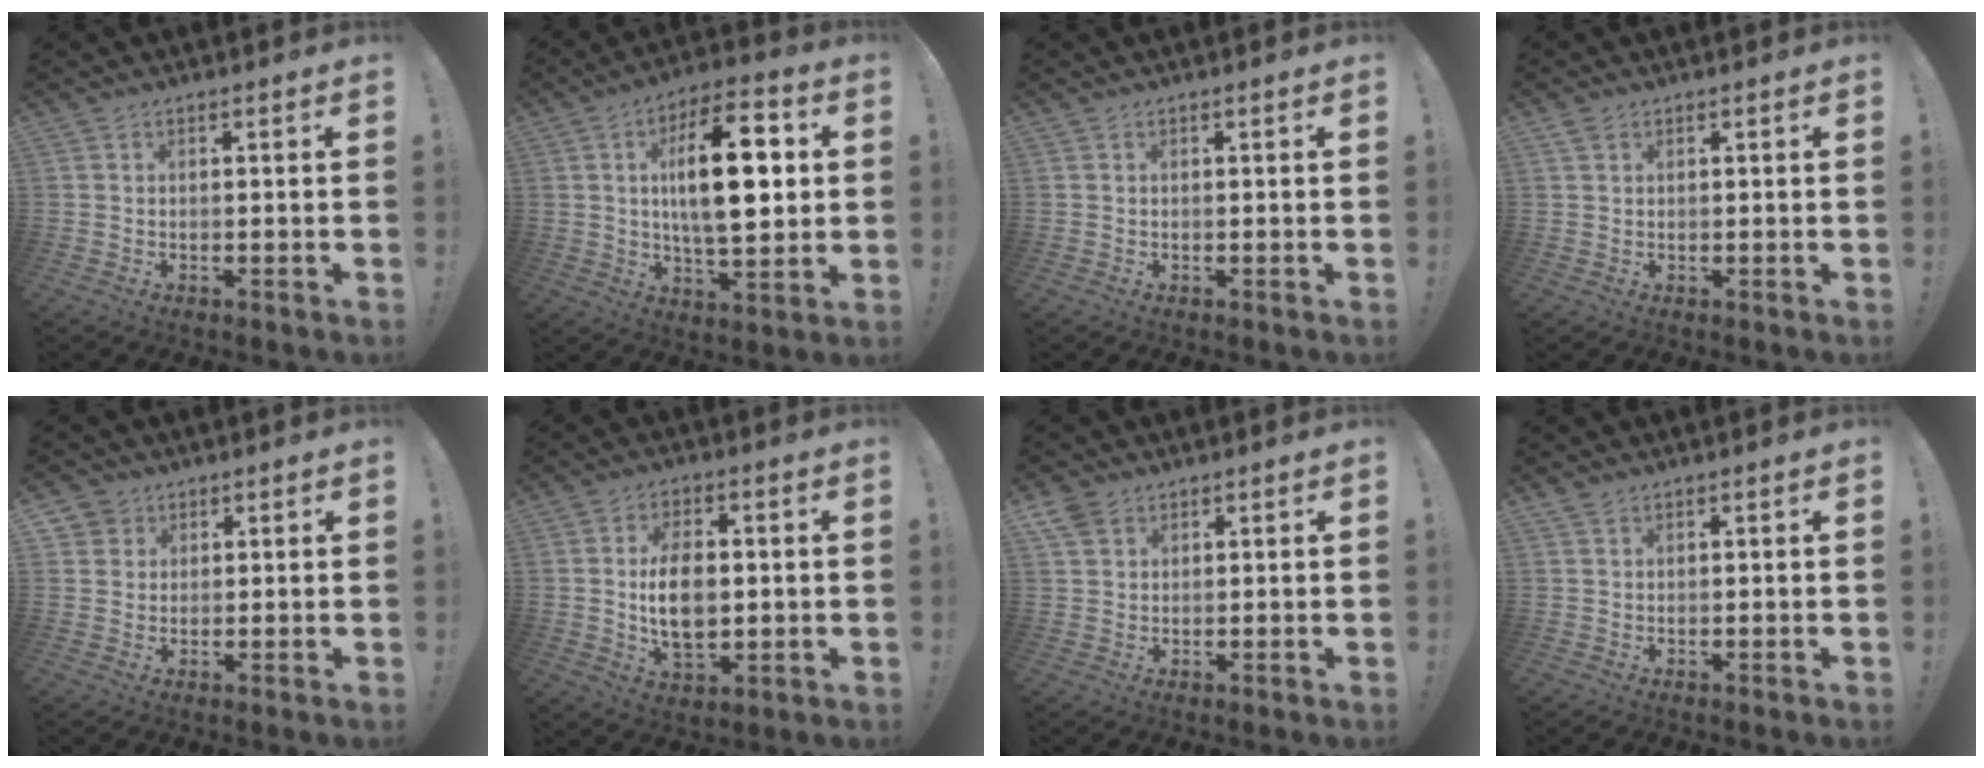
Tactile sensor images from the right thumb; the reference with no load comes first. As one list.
[{"total": 20.7, "force": [3.1, 9.2, 18.3], "torque": [-0.289, -0.001, 0.039]}, {"total": 0.0}, {"total": 1.5, "force": [1.1, 0.9, 0.5], "torque": [-0.004, -0.003, 0.020]}, {"total": 4.0, "force": [2.0, 3.5, 0.3], "torque": [-0.003, -0.008, 0.038]}, {"total": 12.0, "force": [0.3, 7.4, 9.4], "torque": [-0.161, -0.007, 0.001]}, {"total": 4.6, "force": [2.8, 3.2, 1.6], "torque": [-0.024, -0.010, 0.054]}, {"total": 1.4, "force": [1.1, 0.6, 0.4], "torque": [-0.001, -0.005, 0.021]}]